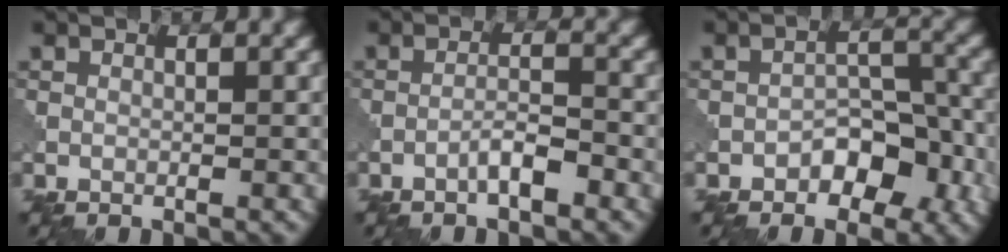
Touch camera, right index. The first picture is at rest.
{"total": 2.4, "force": [-1.5, 0.4, 1.8], "torque": [-0.032, 0.010, -0.030]}
{"total": 4.5, "force": [-2.2, 2.6, 2.9], "torque": [-0.032, 0.008, -0.032]}